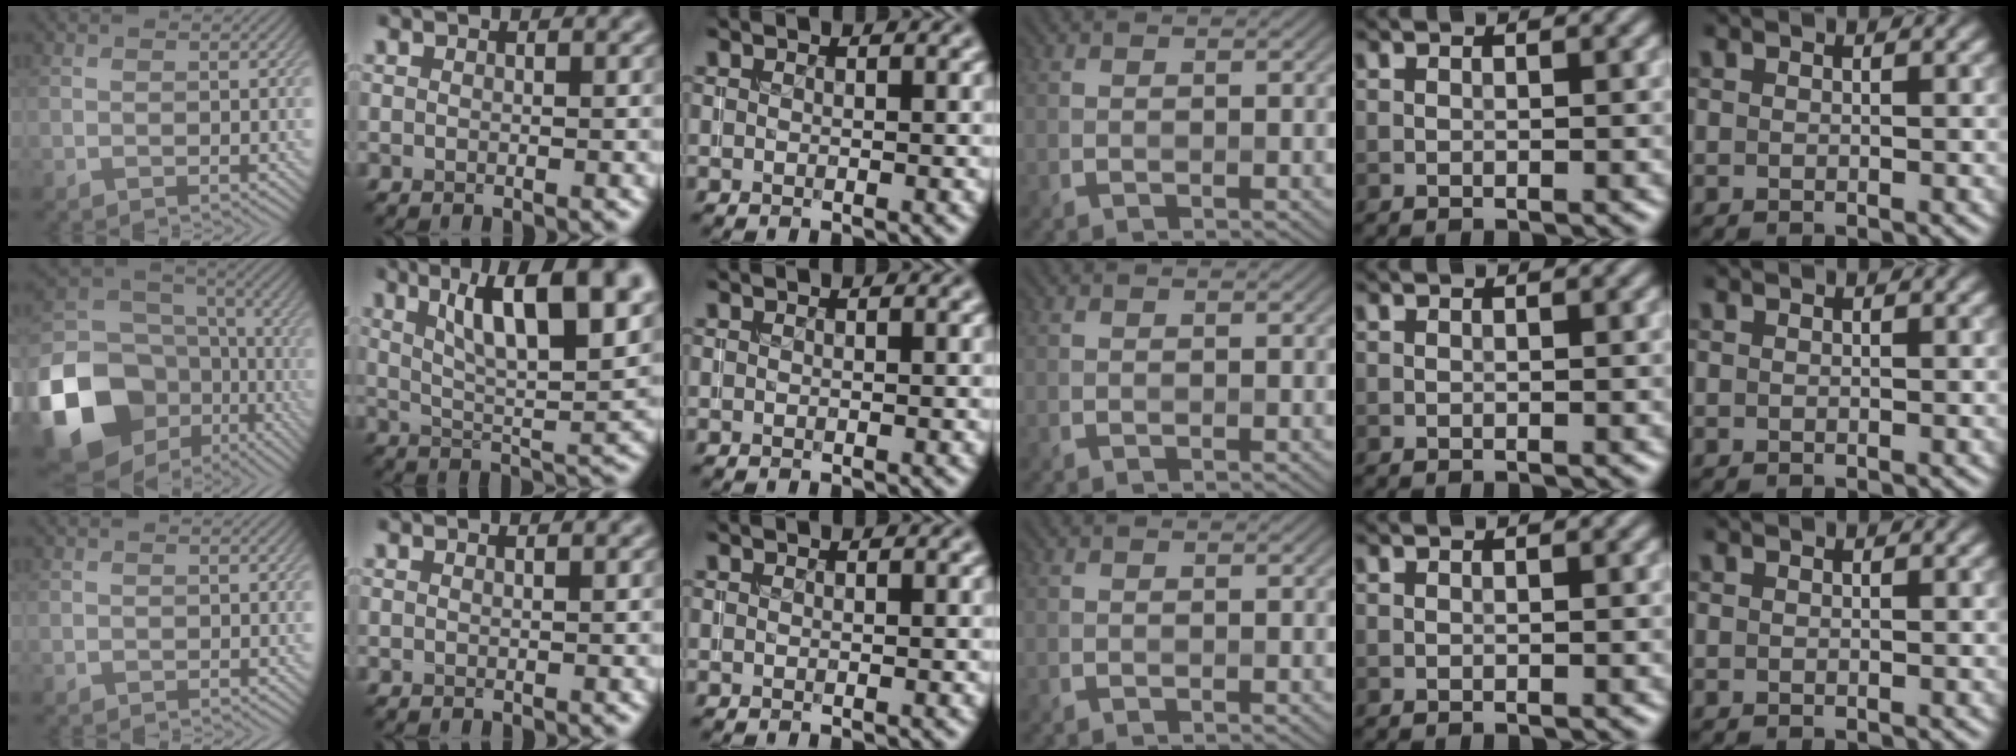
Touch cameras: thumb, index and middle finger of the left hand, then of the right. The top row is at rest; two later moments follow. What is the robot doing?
{"motion": "insert", "object": "coin"}